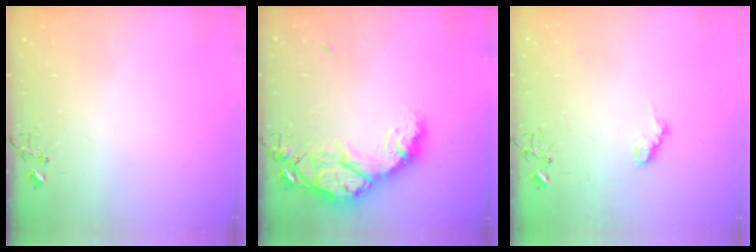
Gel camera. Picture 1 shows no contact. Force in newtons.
{"total": 15.7, "press": 15.7, "slide": 1.4}
{"total": 7.6, "press": 7.6, "slide": 0.5}